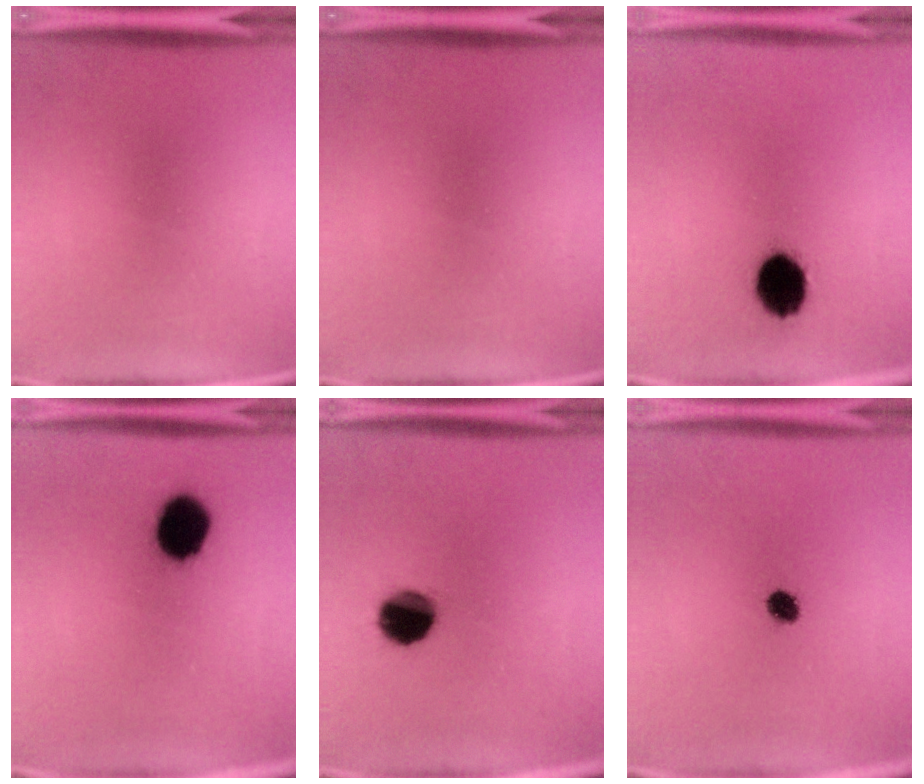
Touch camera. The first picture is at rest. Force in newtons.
{"total": 0.0}
{"total": 10.0}
{"total": 12.4}
{"total": 10.2}
{"total": 3.5}